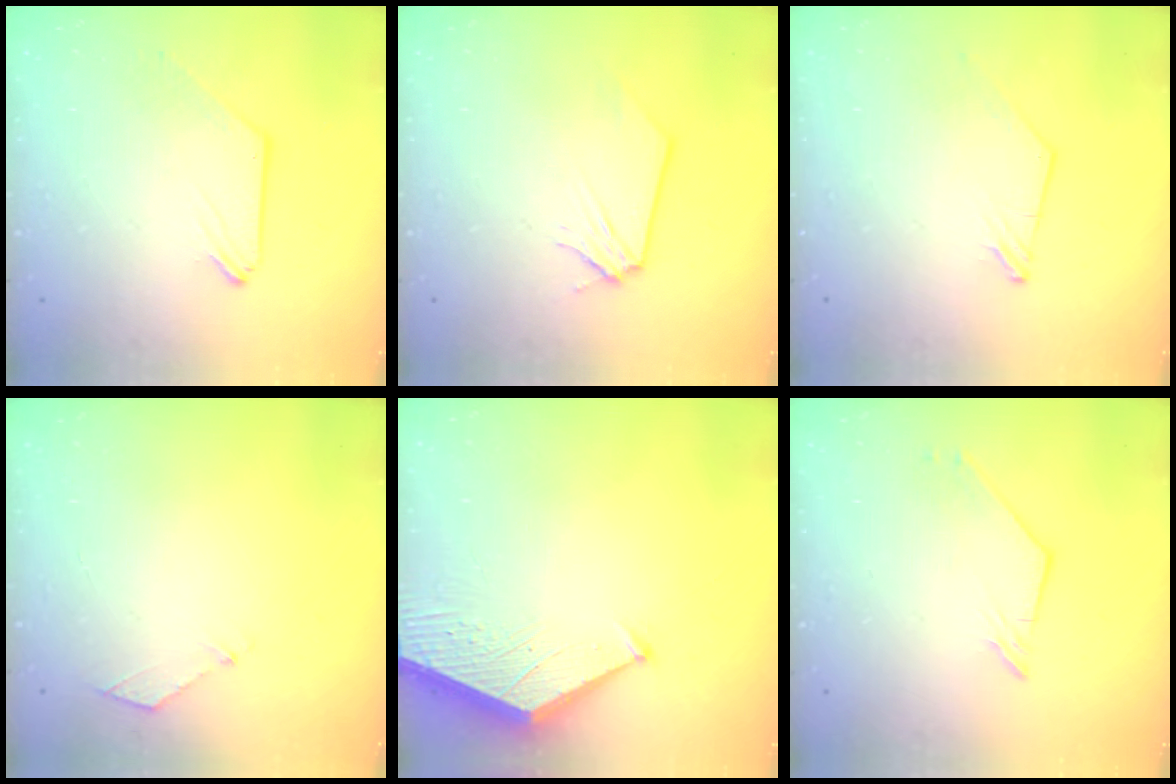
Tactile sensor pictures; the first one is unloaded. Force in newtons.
{"total": 0.0}
{"total": 0.0}
{"total": 5.1, "press": 5.1, "slide": 0.8}
{"total": 3.1, "press": 3.1, "slide": 0.4}
{"total": 2.1, "press": 2.1, "slide": 0.1}